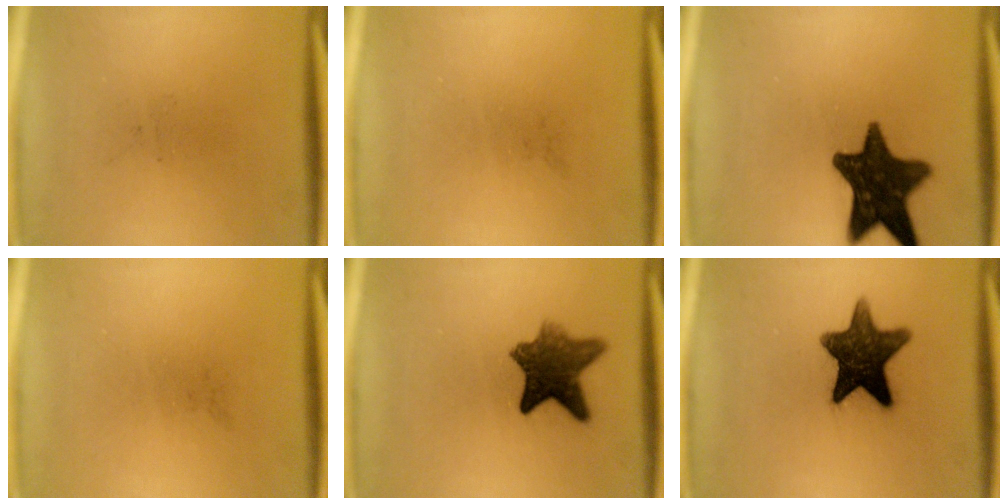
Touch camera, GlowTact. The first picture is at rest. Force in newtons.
{"total": 0.0}
{"total": 14.6}
{"total": 0.0}
{"total": 8.7}
{"total": 12.7}